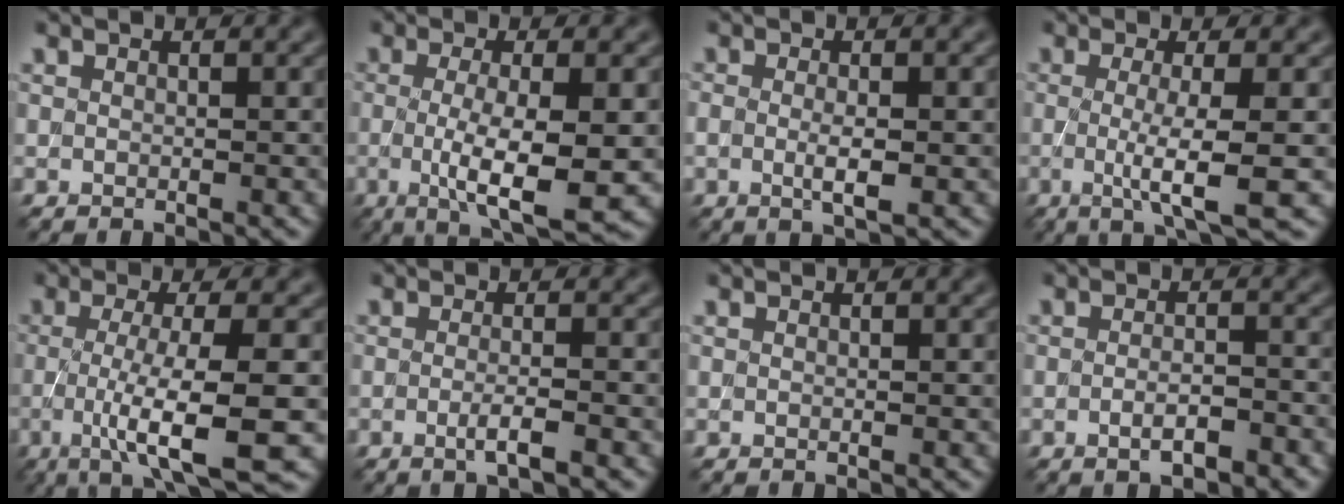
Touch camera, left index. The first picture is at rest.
{"total": 7.6, "force": [-1.1, 1.8, 7.3], "torque": [-0.122, -0.015, -0.014]}
{"total": 2.3, "force": [-0.2, 0.5, 2.2], "torque": [-0.046, -0.006, -0.004]}
{"total": 5.7, "force": [-0.7, 1.1, 5.5], "torque": [-0.092, -0.010, -0.013]}
{"total": 8.8, "force": [-2.2, 1.7, 8.3], "torque": [-0.131, -0.012, -0.043]}
{"total": 2.4, "force": [-0.6, 0.5, 2.3], "torque": [-0.034, -0.001, -0.015]}
{"total": 0.0}
{"total": 2.6, "force": [-1.2, 0.7, 2.1], "torque": [-0.042, -0.003, -0.018]}